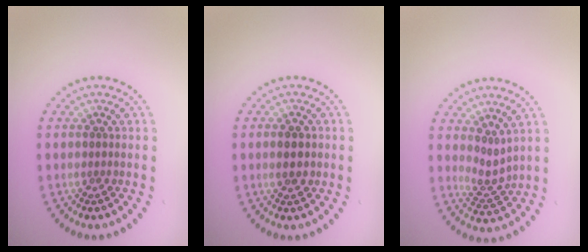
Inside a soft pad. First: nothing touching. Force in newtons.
{"total": 2.7, "press": 2.7, "slide": 0.2}
{"total": 2.1, "press": 1.5, "slide": 1.5}